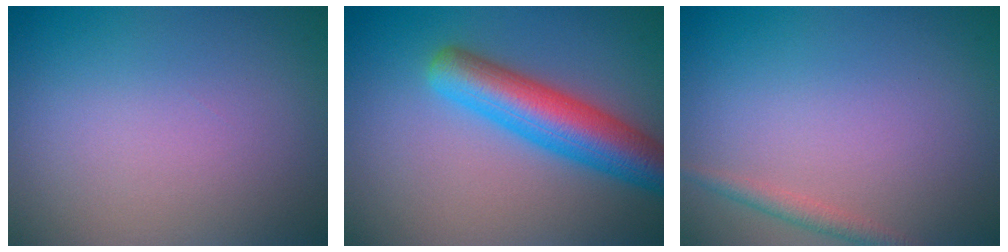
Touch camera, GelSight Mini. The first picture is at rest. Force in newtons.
{"total": 6.6, "press": 6.6, "slide": 0.2}
{"total": 1.4, "press": 1.4, "slide": 0.0}